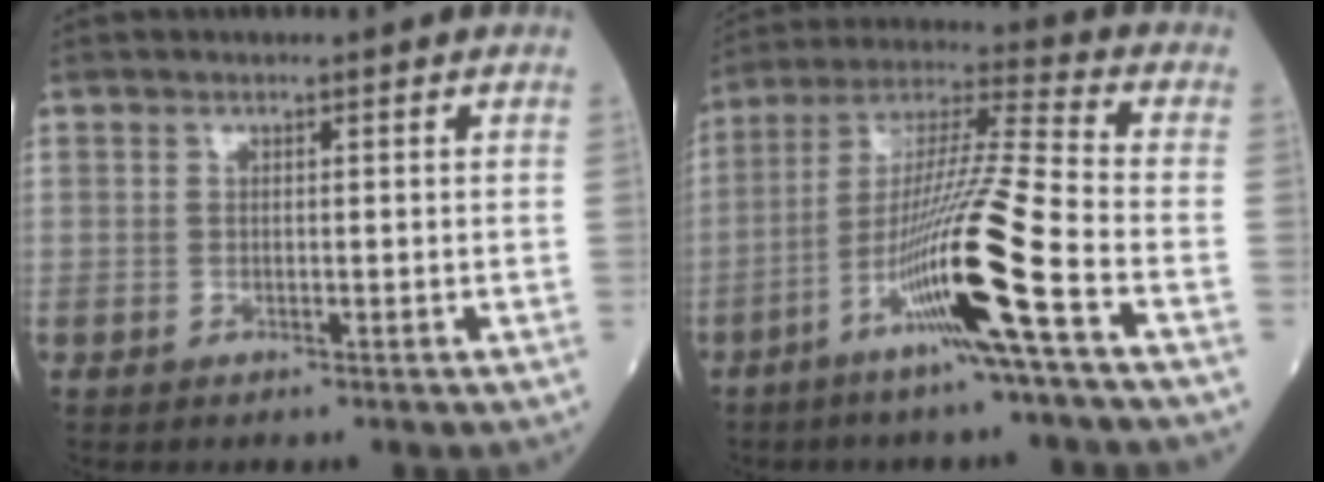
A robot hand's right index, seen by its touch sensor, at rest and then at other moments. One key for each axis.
{"total": 15.7, "fx": -6.6, "fy": -1.7, "fz": 14.1, "tx": -0.270, "ty": -0.010, "tz": -0.125}